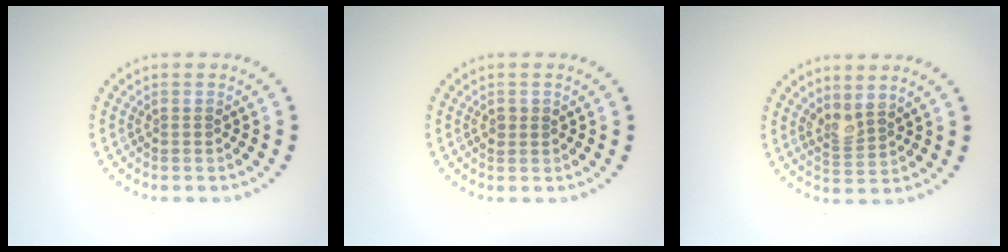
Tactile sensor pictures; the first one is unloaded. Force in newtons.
{"total": 1.0, "press": 0.9, "slide": 0.2}
{"total": 2.0, "press": 1.6, "slide": 1.3}